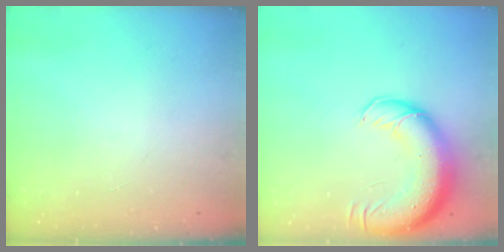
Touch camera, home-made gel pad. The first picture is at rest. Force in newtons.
{"total": 16.9, "press": 16.5, "slide": 3.9}